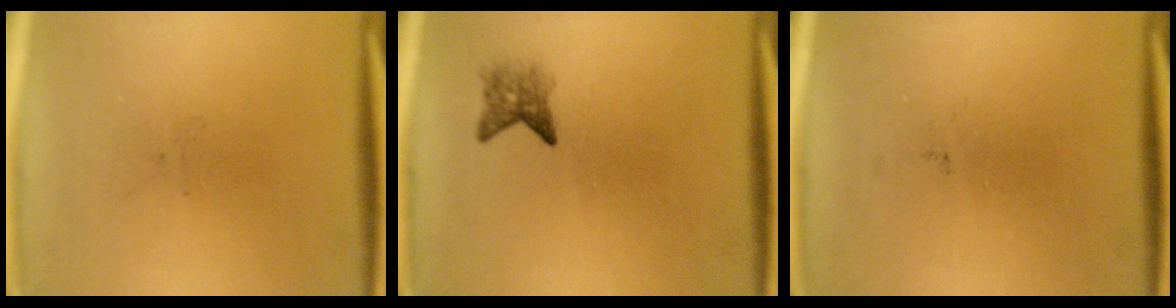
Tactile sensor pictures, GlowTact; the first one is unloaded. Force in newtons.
{"total": 2.2}
{"total": 0.0}